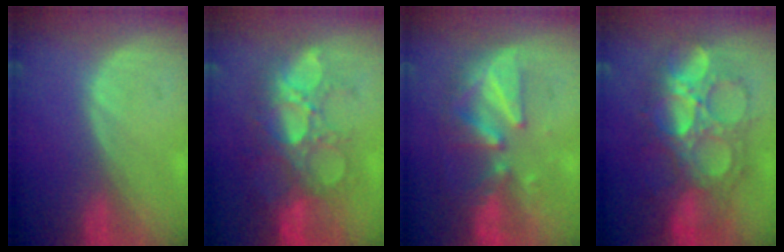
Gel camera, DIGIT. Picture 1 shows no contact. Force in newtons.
{"total": 11.0, "press": 9.5, "slide": 5.5}
{"total": 8.0, "press": 7.9, "slide": 1.5}
{"total": 10.2, "press": 10.1, "slide": 0.7}